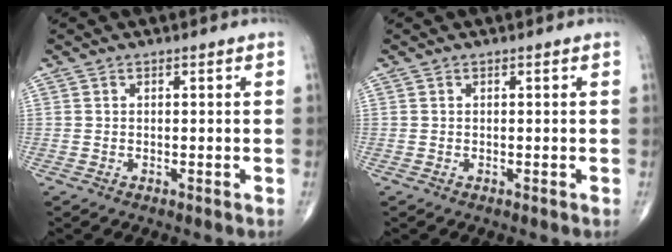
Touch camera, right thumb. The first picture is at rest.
{"total": 0.0}